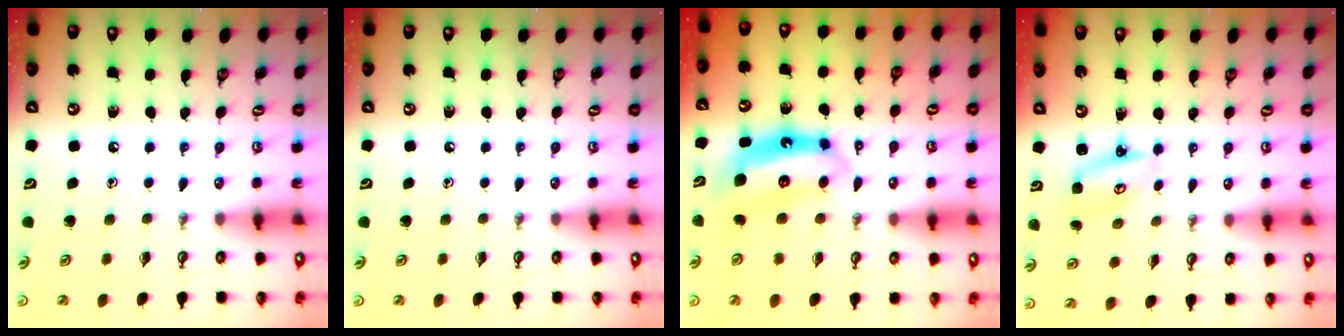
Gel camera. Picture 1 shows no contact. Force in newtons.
{"total": 0.0}
{"total": 6.8, "press": 6.8, "slide": 0.6}
{"total": 3.3, "press": 3.3, "slide": 0.3}